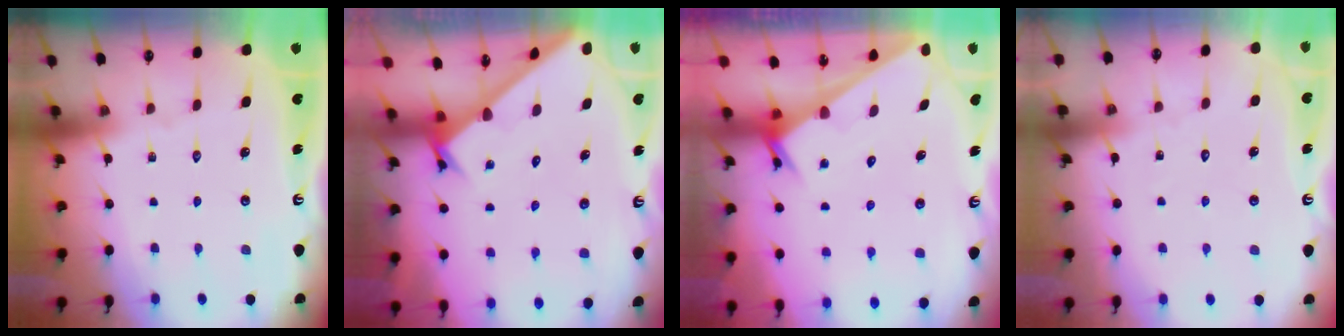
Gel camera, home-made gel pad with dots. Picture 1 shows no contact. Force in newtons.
{"total": 2.5, "press": 2.5, "slide": 0.3}
{"total": 2.4, "press": 2.4, "slide": 0.2}
{"total": 4.6, "press": 4.6, "slide": 0.5}